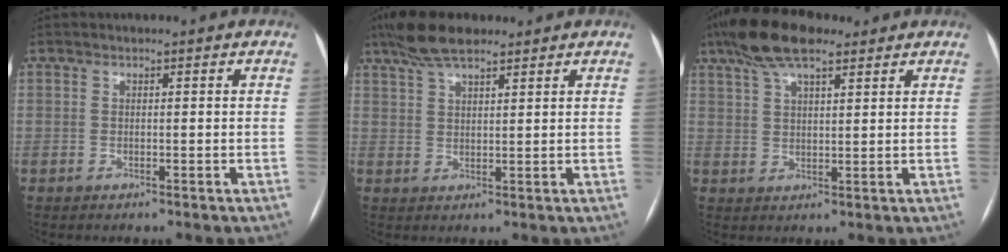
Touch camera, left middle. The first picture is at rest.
{"total": 7.4, "force": [5.7, 1.8, 4.3], "torque": [-0.088, 0.025, 0.104]}
{"total": 9.7, "force": [6.9, 2.8, 6.2], "torque": [-0.122, 0.029, 0.121]}